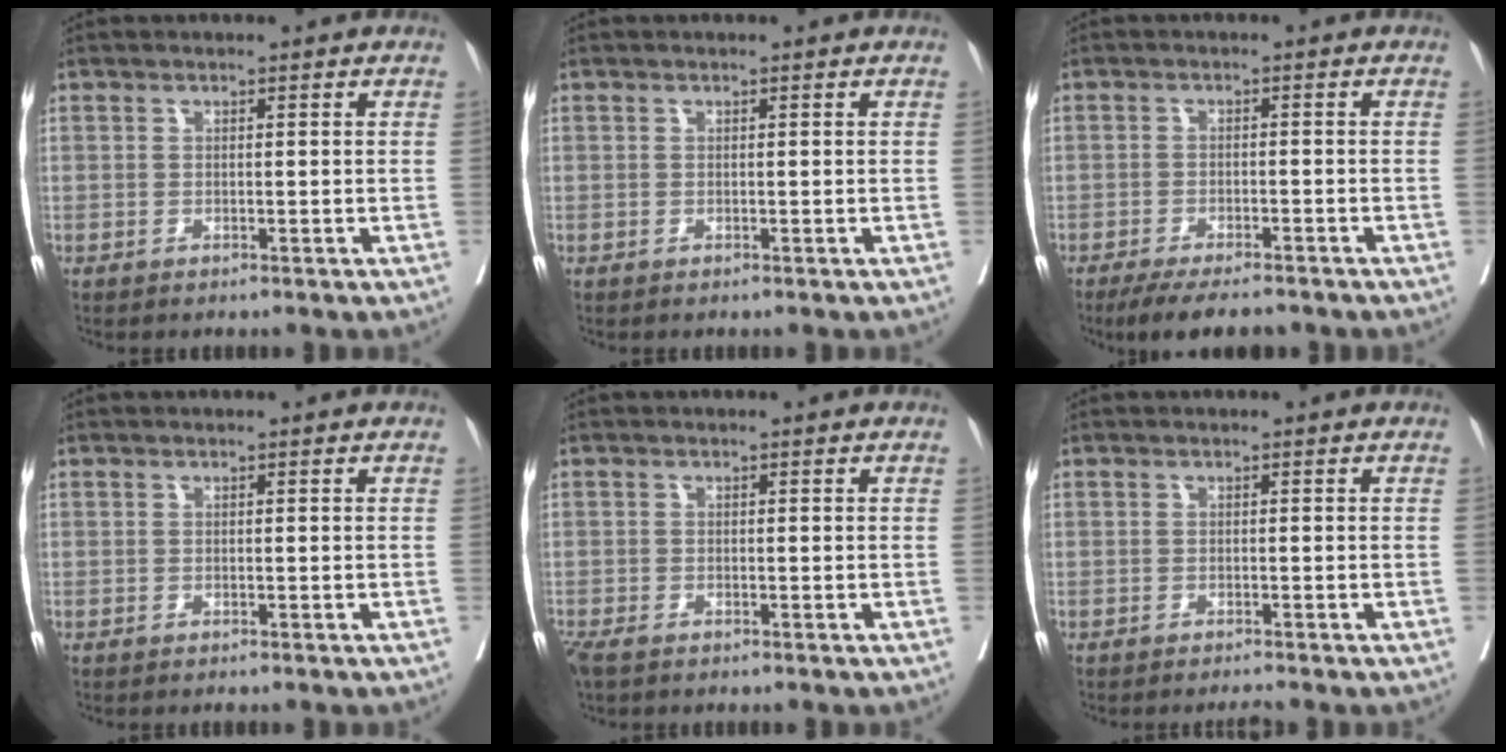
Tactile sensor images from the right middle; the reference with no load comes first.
{"total": 0.0}
{"total": 8.2, "force": [-7.0, 1.7, 3.9], "torque": [-0.052, -0.011, -0.108]}
{"total": 0.0}
{"total": 3.0, "force": [-2.2, 1.2, 1.6], "torque": [-0.037, -0.011, -0.040]}
{"total": 1.0, "force": [-0.9, -0.4, 0.1], "torque": [-0.002, -0.003, -0.013]}